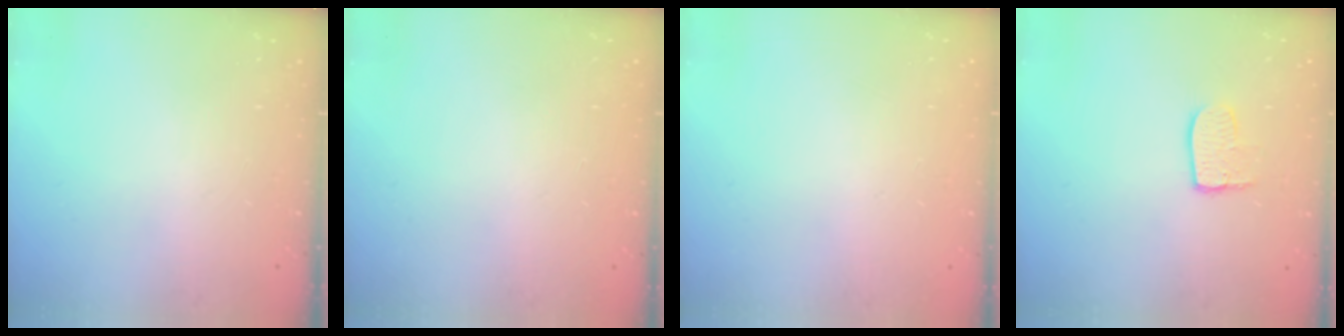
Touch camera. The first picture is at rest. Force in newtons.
{"total": 0.0}
{"total": 0.0}
{"total": 6.9, "press": 6.9, "slide": 0.6}